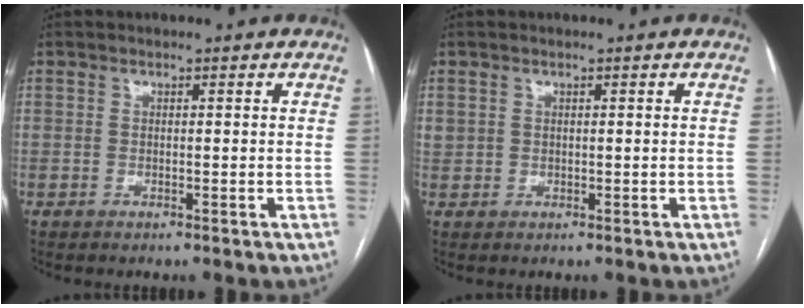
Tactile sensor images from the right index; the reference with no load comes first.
{"total": 1.1, "force": [0.4, 0.9, 0.5], "torque": [-0.014, 0.015, 0.014]}